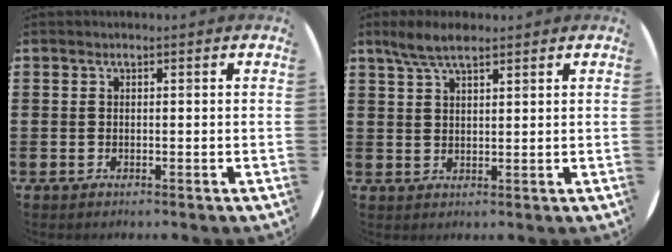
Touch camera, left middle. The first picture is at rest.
{"total": 4.5, "force": [3.6, 1.2, 2.5], "torque": [-0.055, 0.001, 0.065]}